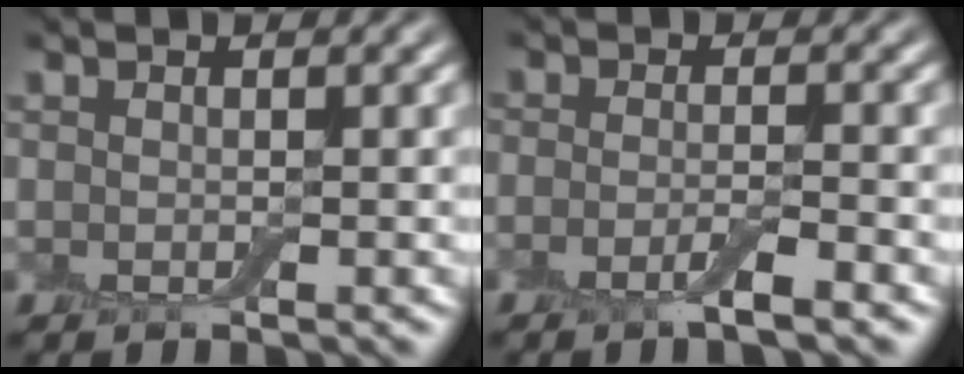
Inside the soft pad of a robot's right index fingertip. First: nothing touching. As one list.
[{"total": 2.4, "force": [-1.4, 0.4, 2.0], "torque": [-0.035, -0.002, -0.031]}]